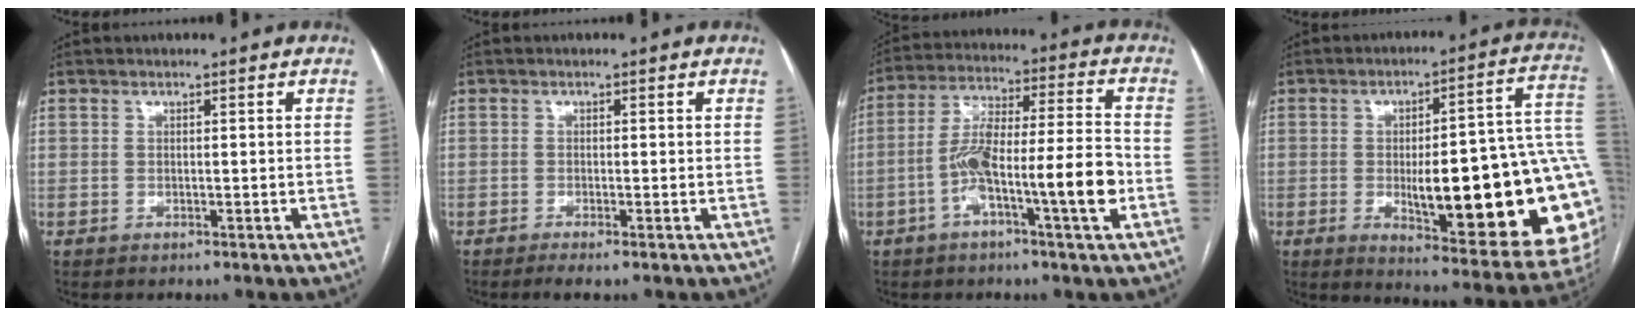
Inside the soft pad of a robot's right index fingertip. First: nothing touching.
{"total": 1.8, "force": [-1.0, 0.0, 1.4], "torque": [-0.027, -0.004, -0.019]}
{"total": 13.7, "force": [-4.3, 1.2, 13.0], "torque": [-0.229, 0.018, -0.076]}
{"total": 27.5, "force": [-3.2, 5.6, 26.8], "torque": [-0.257, 0.011, -0.033]}